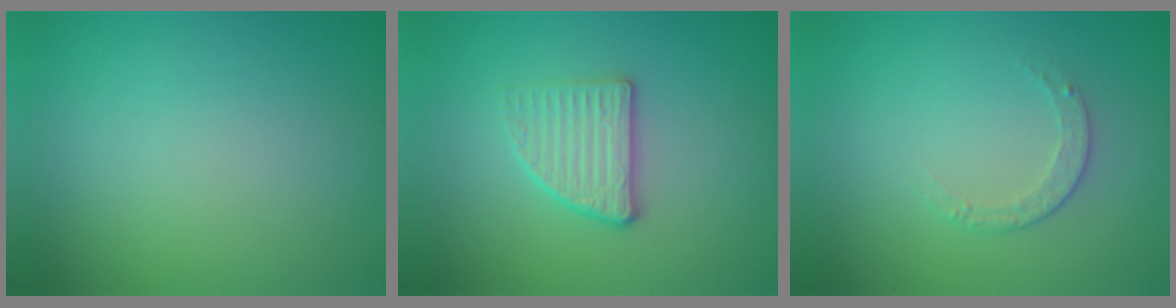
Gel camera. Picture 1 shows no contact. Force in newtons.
{"total": 2.7, "press": 2.4, "slide": 1.2}
{"total": 1.2, "press": 0.9, "slide": 0.9}